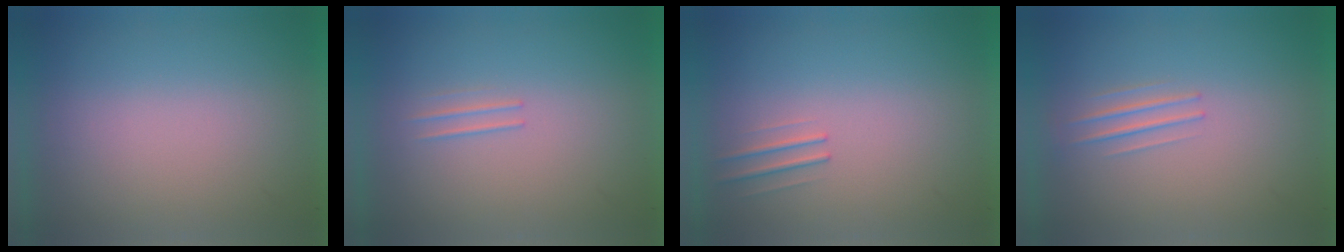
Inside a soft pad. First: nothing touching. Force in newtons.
{"total": 1.2}
{"total": 1.0}
{"total": 1.2}